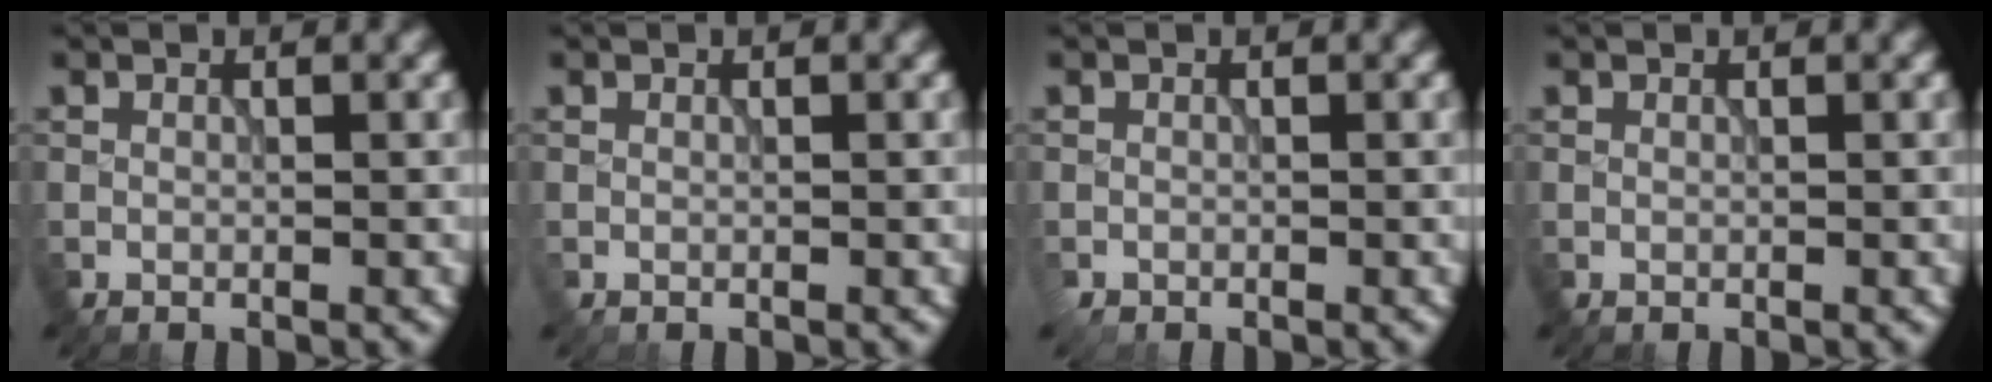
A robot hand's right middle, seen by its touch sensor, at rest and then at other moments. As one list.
[{"total": 0.0}, {"total": 0.9, "force": [-0.6, 0.5, 0.4], "torque": [-0.010, -0.003, -0.011]}, {"total": 0.0}]